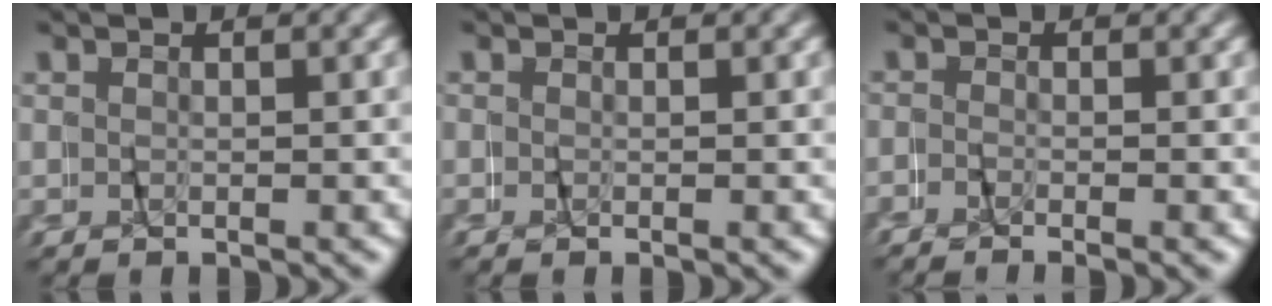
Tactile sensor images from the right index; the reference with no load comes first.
{"total": 0.6, "force": [-0.3, -0.4, -0.1], "torque": [0.004, -0.001, -0.008]}
{"total": 1.8, "force": [-1.7, -0.4, -0.1], "torque": [-0.003, 0.003, -0.036]}